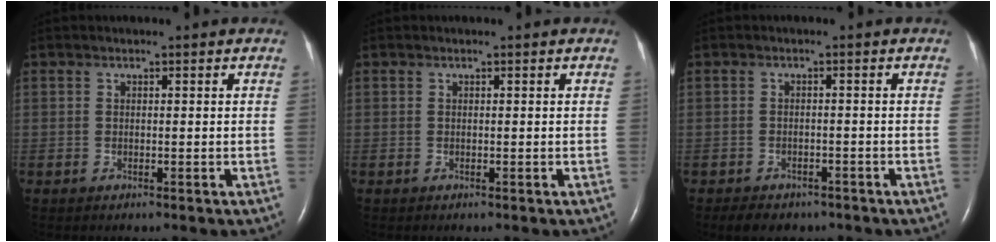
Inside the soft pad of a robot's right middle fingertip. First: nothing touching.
{"total": 0.0}
{"total": 5.5, "force": [-4.3, 2.9, 1.9], "torque": [-0.027, 0.002, -0.054]}